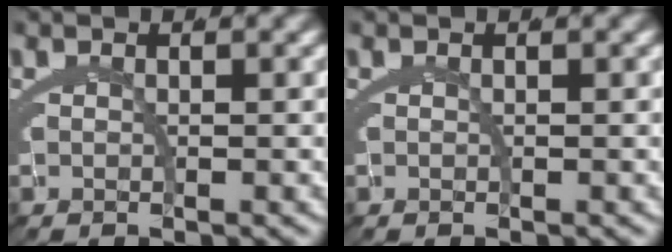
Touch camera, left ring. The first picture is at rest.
{"total": 0.0}